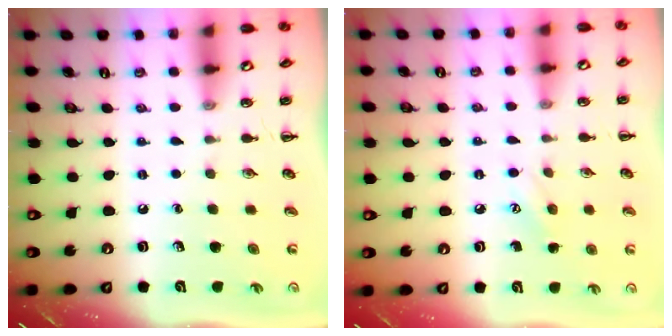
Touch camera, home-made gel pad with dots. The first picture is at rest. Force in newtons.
{"total": 5.6, "press": 5.4, "slide": 1.5}